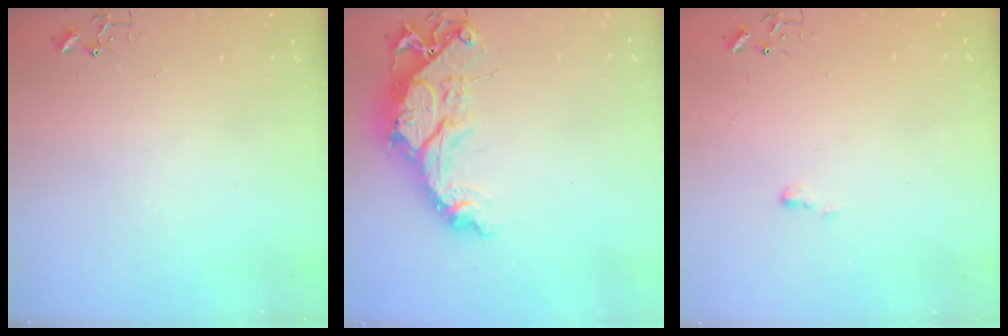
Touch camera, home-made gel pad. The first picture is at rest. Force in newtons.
{"total": 15.7, "press": 15.7, "slide": 1.2}
{"total": 3.4, "press": 3.4, "slide": 0.5}